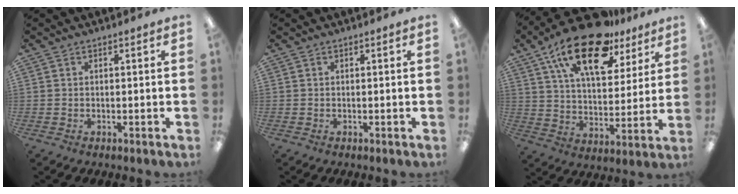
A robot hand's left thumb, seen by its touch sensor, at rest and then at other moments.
{"total": 0.0}
{"total": 21.7, "force": [13.8, 9.9, 13.4], "torque": [-0.225, -0.067, 0.239]}